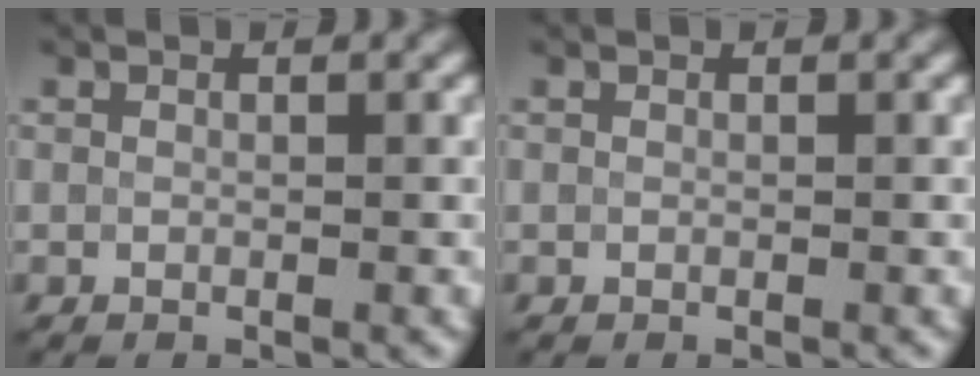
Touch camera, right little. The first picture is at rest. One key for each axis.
{"total": 0.0}